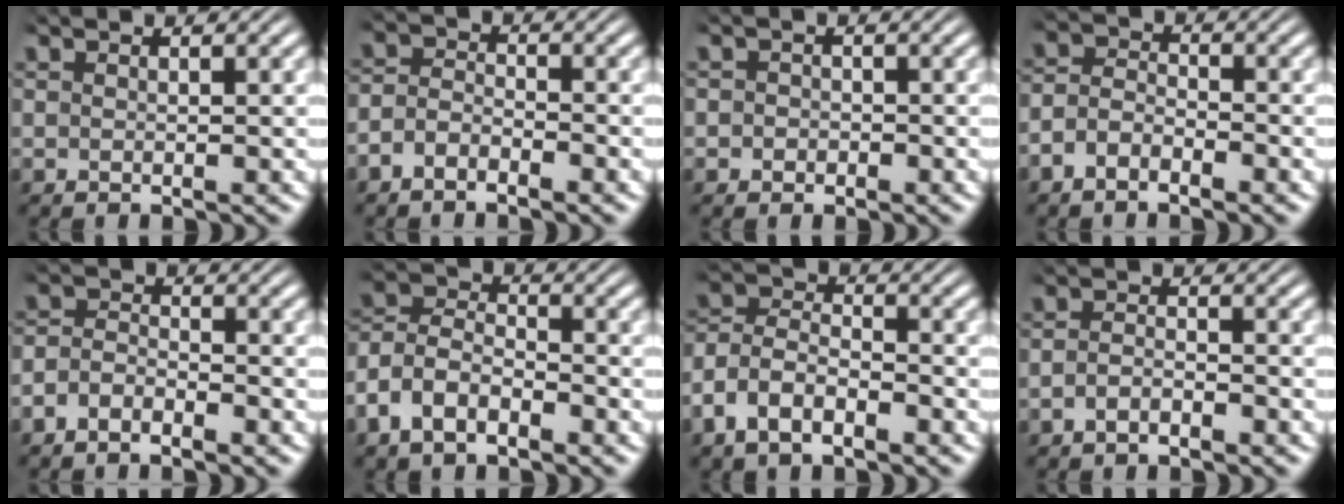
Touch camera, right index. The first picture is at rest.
{"total": 3.1, "force": [-2.3, 1.9, 0.9], "torque": [-0.018, -0.010, -0.042]}
{"total": 1.3, "force": [-0.9, 0.9, -0.1], "torque": [0.005, -0.009, -0.014]}
{"total": 3.8, "force": [-2.3, 2.7, 1.3], "torque": [-0.027, -0.011, -0.044]}
{"total": 3.4, "force": [-2.5, 2.1, 0.9], "torque": [-0.020, -0.011, -0.046]}
{"total": 7.4, "force": [-1.8, 6.5, 3.2], "torque": [-0.086, -0.017, -0.041]}
{"total": 6.9, "force": [-2.3, 5.7, 2.9], "torque": [-0.075, -0.019, -0.048]}
{"total": 2.1, "force": [-1.8, 0.7, 0.9], "torque": [-0.017, -0.008, -0.032]}